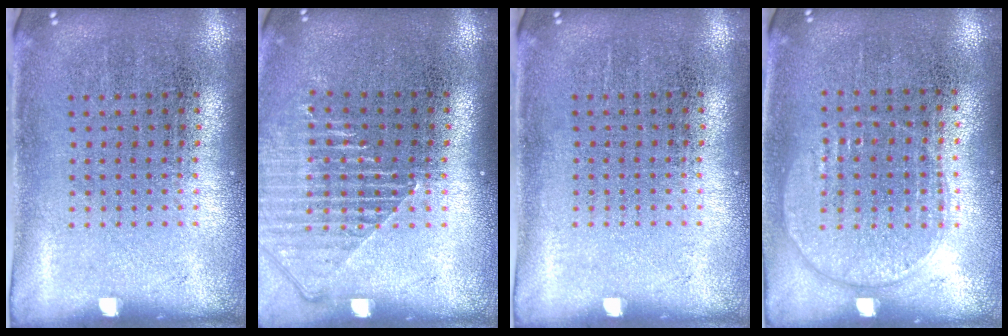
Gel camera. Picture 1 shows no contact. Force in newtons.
{"total": 1.3, "press": 1.3, "slide": 0.4}
{"total": 0.0}
{"total": 1.0, "press": 0.9, "slide": 0.4}